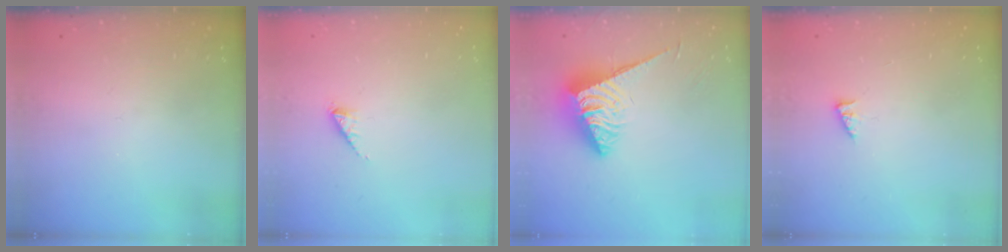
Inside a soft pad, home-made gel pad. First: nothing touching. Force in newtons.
{"total": 1.2, "press": 1.2, "slide": 0.2}
{"total": 6.1, "press": 6.1, "slide": 0.3}
{"total": 1.6, "press": 1.5, "slide": 0.3}